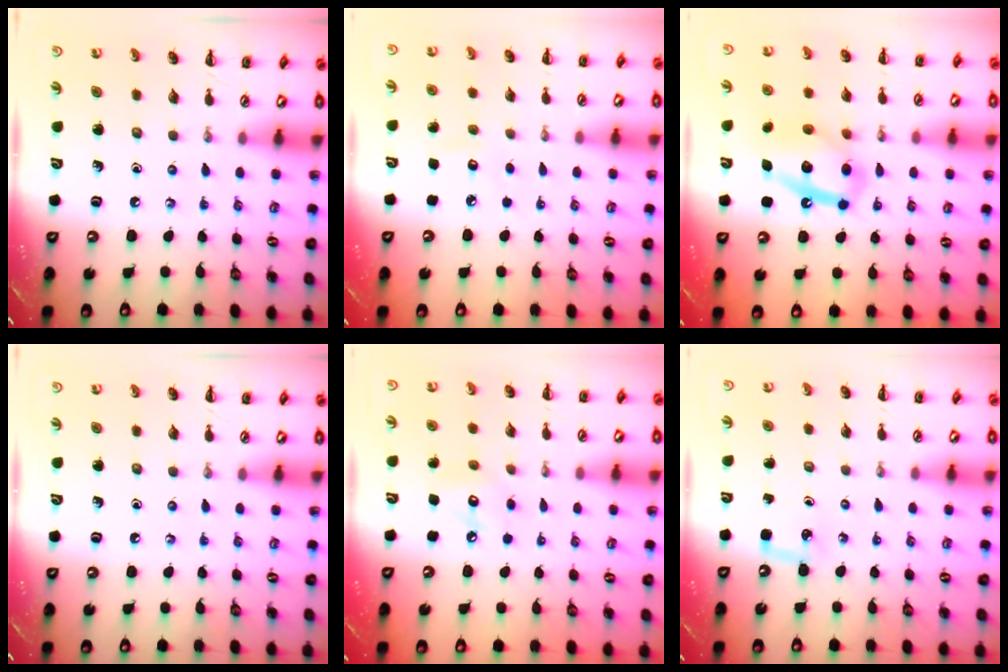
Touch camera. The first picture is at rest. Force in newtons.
{"total": 5.5, "press": 5.3, "slide": 1.4}
{"total": 13.8, "press": 13.5, "slide": 2.6}
{"total": 0.0}
{"total": 6.7, "press": 6.6, "slide": 1.0}
{"total": 3.5, "press": 3.4, "slide": 1.0}